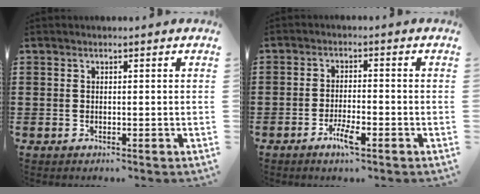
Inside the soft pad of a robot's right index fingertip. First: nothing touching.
{"total": 4.1, "force": [-2.4, 0.7, 3.3], "torque": [-0.066, -0.004, -0.046]}